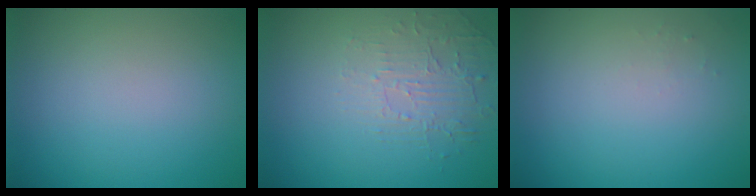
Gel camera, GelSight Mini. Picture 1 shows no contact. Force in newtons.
{"total": 1.9, "press": 1.0, "slide": 1.6}
{"total": 0.5, "press": 0.5, "slide": 0.2}